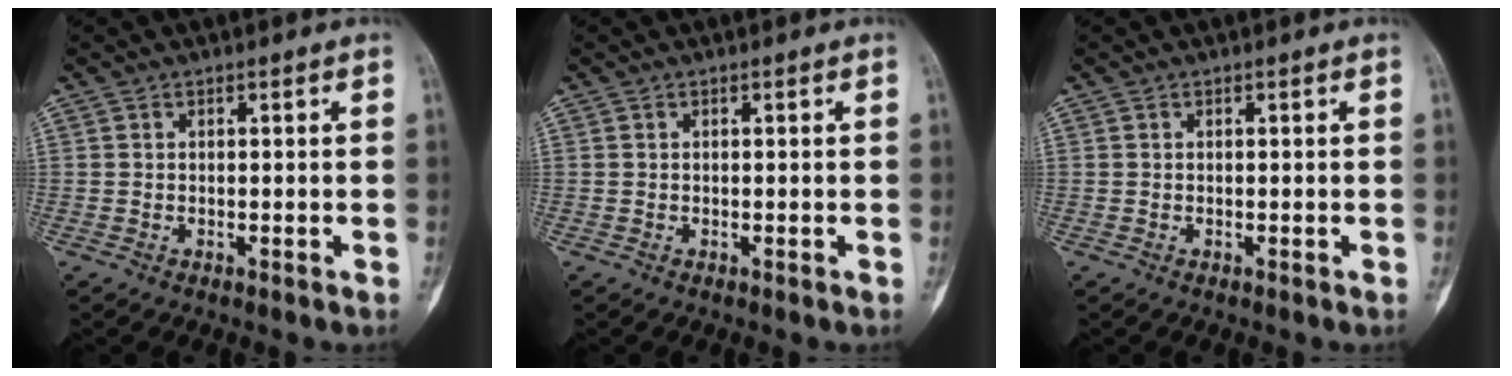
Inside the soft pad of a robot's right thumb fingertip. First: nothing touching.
{"total": 0.0}
{"total": 0.0}